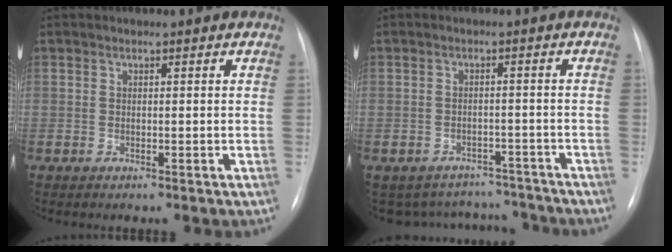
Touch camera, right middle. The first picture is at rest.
{"total": 9.1, "force": [-8.4, 3.7, -0.3], "torque": [0.010, 0.030, -0.103]}